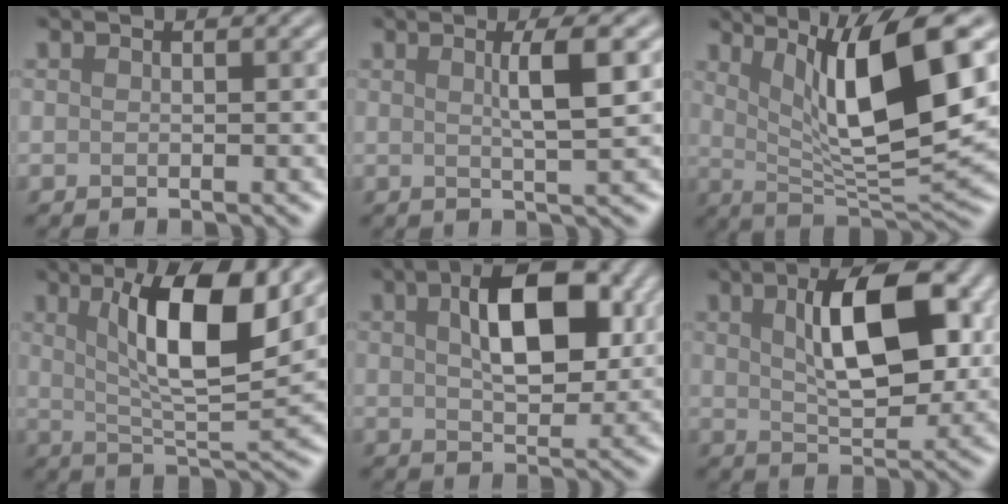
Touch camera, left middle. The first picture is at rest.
{"total": 3.6, "force": [0.9, 0.7, 3.5], "torque": [-0.051, 0.005, 0.011]}
{"total": 10.2, "force": [3.3, 2.6, 9.3], "torque": [-0.143, -0.013, 0.063]}
{"total": 8.8, "force": [3.1, 2.4, 7.9], "torque": [-0.126, -0.006, 0.055]}
{"total": 7.9, "force": [2.1, 4.0, 6.4], "torque": [-0.107, 0.012, 0.033]}
{"total": 8.6, "force": [2.2, 3.9, 7.3], "torque": [-0.122, 0.009, 0.038]}